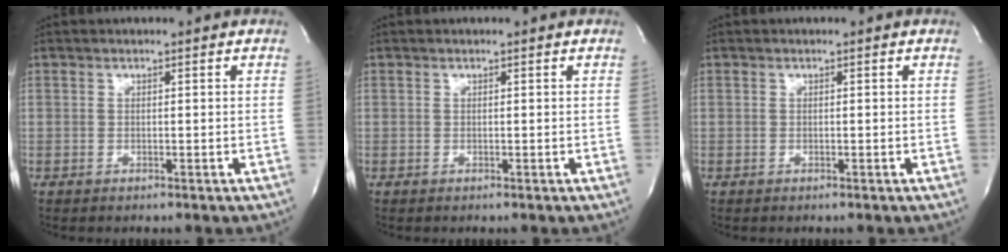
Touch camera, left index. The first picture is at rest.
{"total": 0.0}
{"total": 0.0}